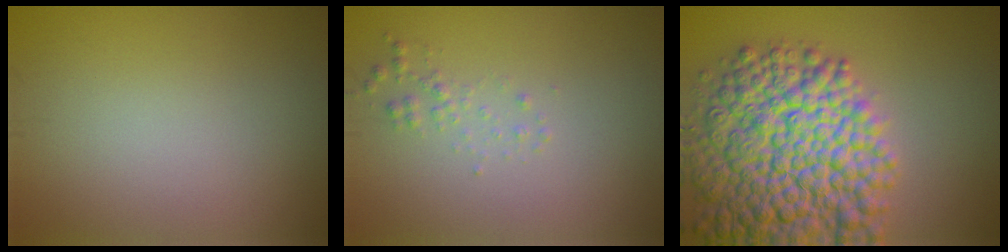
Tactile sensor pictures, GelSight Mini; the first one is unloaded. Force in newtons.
{"total": 1.1, "press": 1.1, "slide": 0.0}
{"total": 14.1, "press": 14.1, "slide": 0.6}